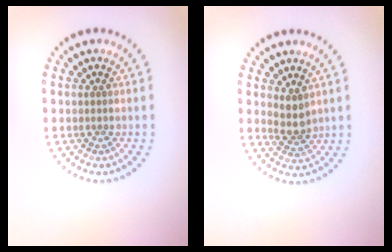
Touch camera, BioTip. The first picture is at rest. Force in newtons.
{"total": 2.1, "press": 1.7, "slide": 1.2}